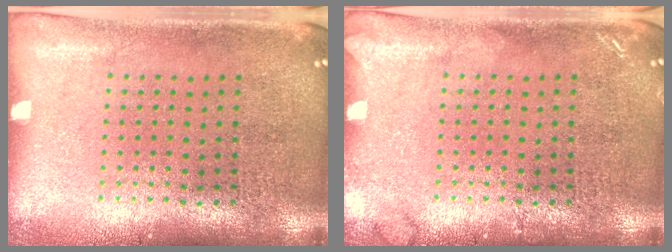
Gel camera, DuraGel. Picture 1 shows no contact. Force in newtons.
{"total": 1.2, "press": 1.1, "slide": 0.2}